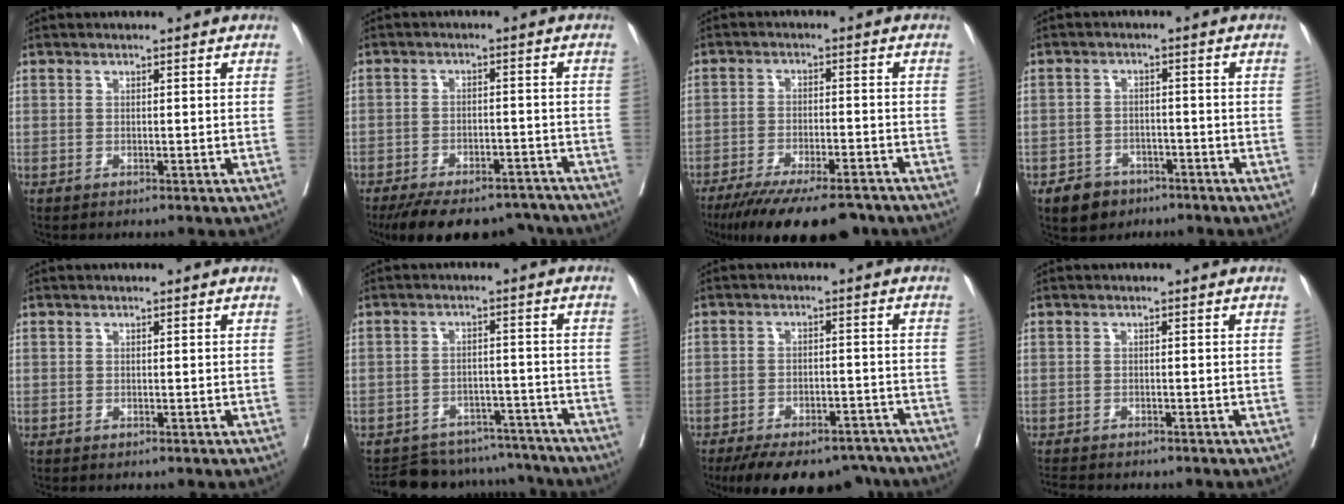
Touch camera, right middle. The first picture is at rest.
{"total": 15.9, "force": [-13.5, 5.8, 6.0], "torque": [-0.118, -0.001, -0.184]}
{"total": 16.0, "force": [-13.1, 3.3, 8.5], "torque": [-0.131, -0.024, -0.194]}
{"total": 4.6, "force": [-3.1, 3.2, 1.2], "torque": [-0.026, 0.005, -0.045]}
{"total": 0.0}
{"total": 12.2, "force": [-11.3, 4.3, 0.8], "torque": [-0.008, 0.023, -0.145]}
{"total": 17.0, "force": [-13.9, 6.9, 6.8], "torque": [-0.126, -0.001, -0.185]}
{"total": 5.0, "force": [-4.5, 1.1, 1.8], "torque": [-0.034, -0.012, -0.070]}